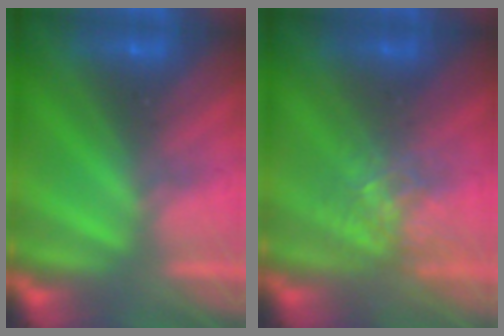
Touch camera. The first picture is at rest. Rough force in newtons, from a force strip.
{"total": 2.7}